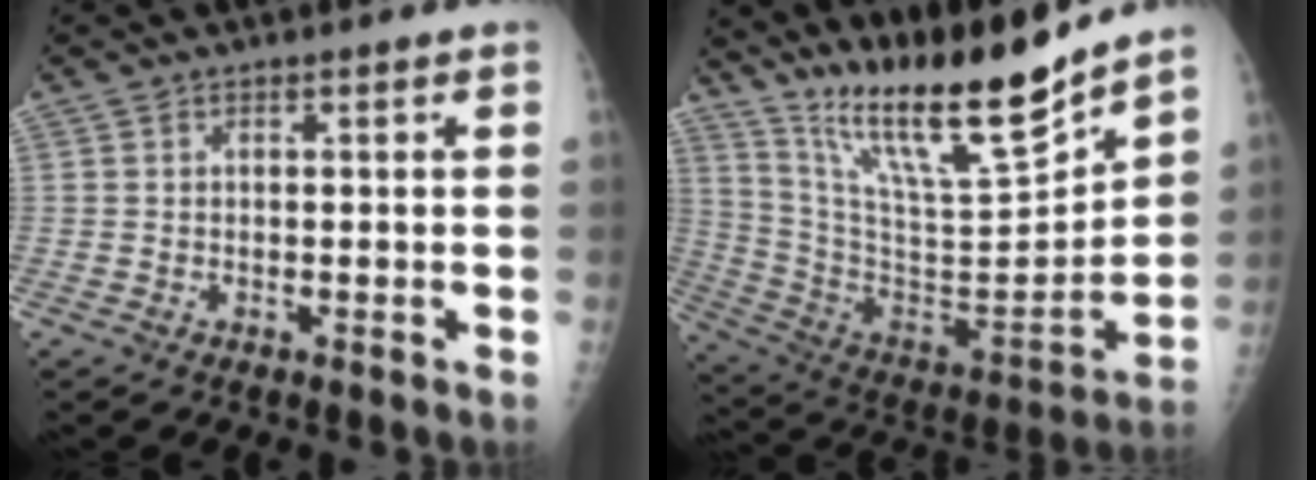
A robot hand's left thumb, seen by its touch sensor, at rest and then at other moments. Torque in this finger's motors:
{"motor_torque": [0.38, 0.12, 1.41, -1.36, 0.26]}